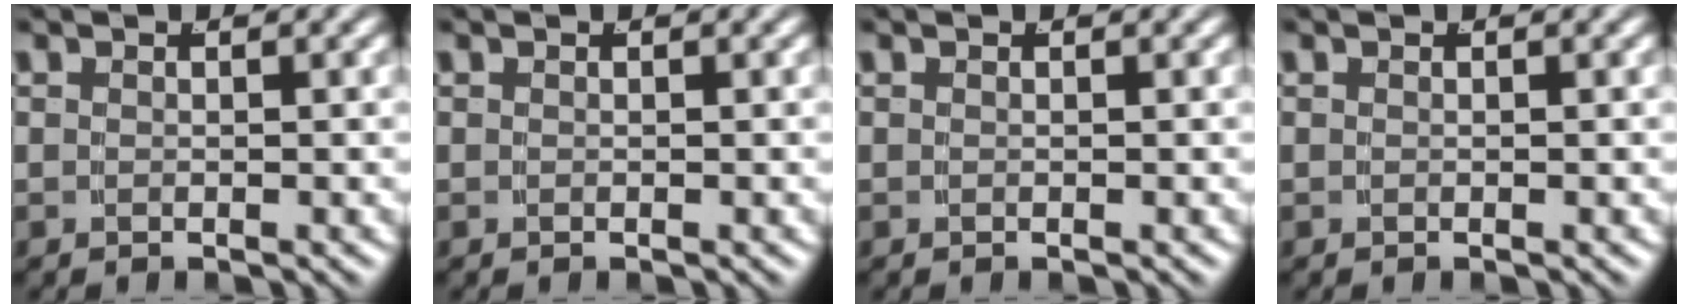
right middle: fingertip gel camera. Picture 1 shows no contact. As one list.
[{"total": 0.0}, {"total": 0.0}, {"total": 0.0}]